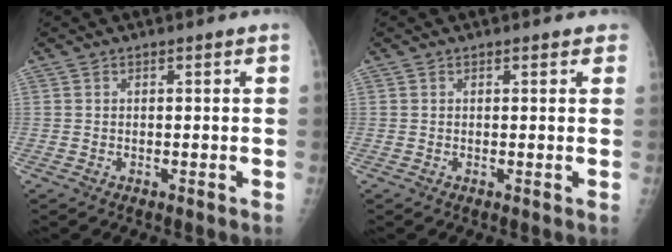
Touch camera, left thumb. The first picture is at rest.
{"total": 1.4, "force": [1.0, 0.8, 0.7], "torque": [0.007, -0.002, 0.005]}